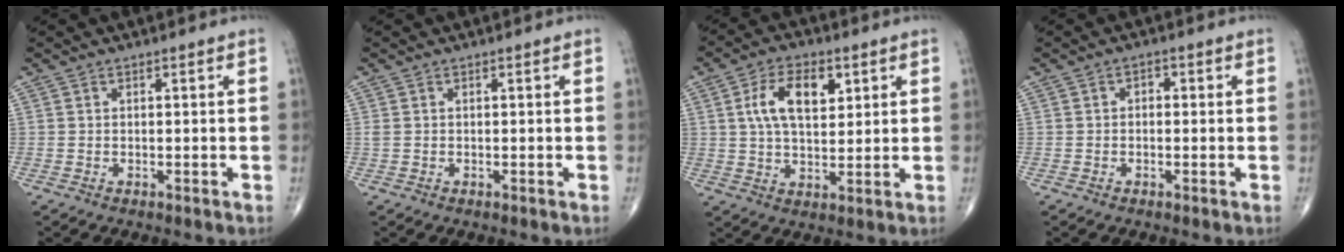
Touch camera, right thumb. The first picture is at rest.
{"total": 0.8, "force": [0.1, 0.4, 0.6], "torque": [-0.019, 0.005, 0.006]}
{"total": 10.3, "force": [3.3, 5.6, 8.0], "torque": [-0.128, -0.005, 0.058]}
{"total": 1.4, "force": [0.0, 1.0, 1.0], "torque": [-0.005, 0.005, -0.006]}